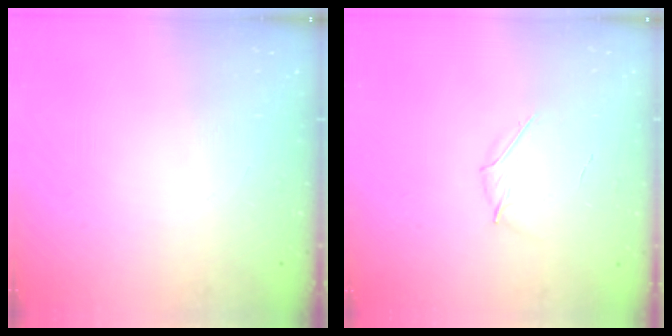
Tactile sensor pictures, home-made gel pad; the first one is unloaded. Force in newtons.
{"total": 3.6, "press": 3.5, "slide": 0.9}